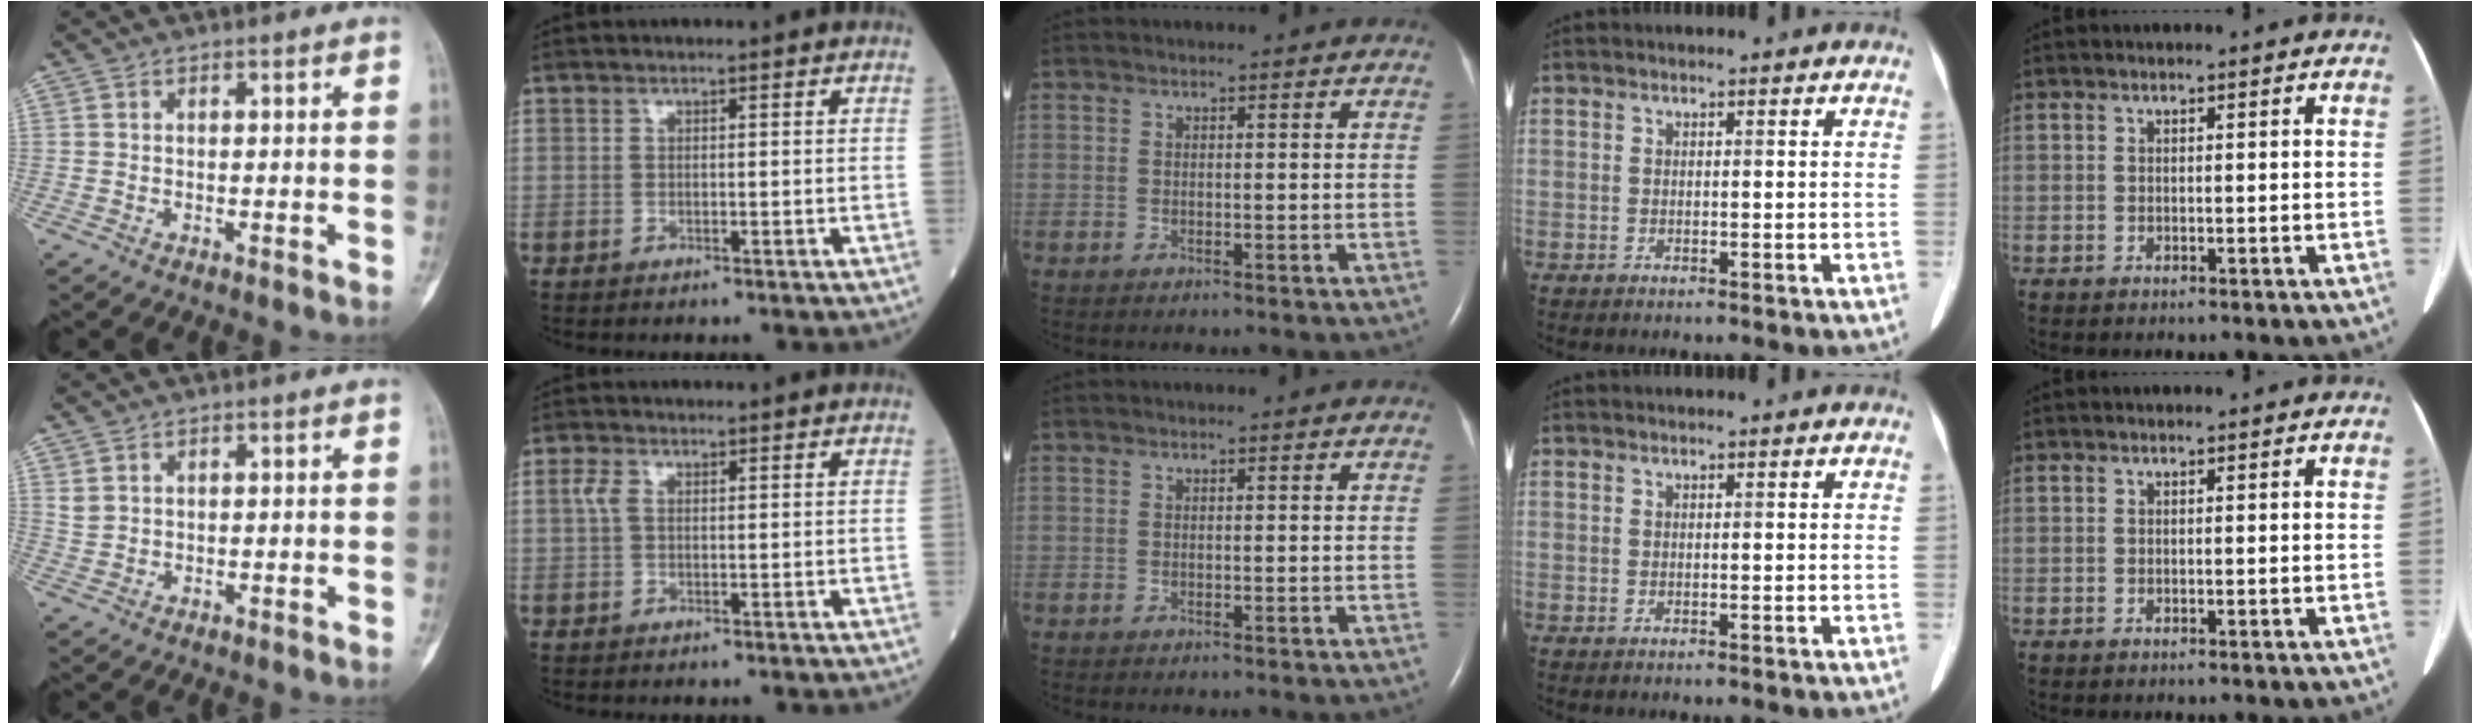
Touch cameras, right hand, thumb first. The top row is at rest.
{"thumb": {"total": 1.6, "force": [1.0, 1.1, 0.6], "torque": [-0.008, -0.003, 0.024]}, "index": {"total": 1.9, "force": [0.5, 1.1, 1.5], "torque": [-0.044, 0.014, 0.011]}}